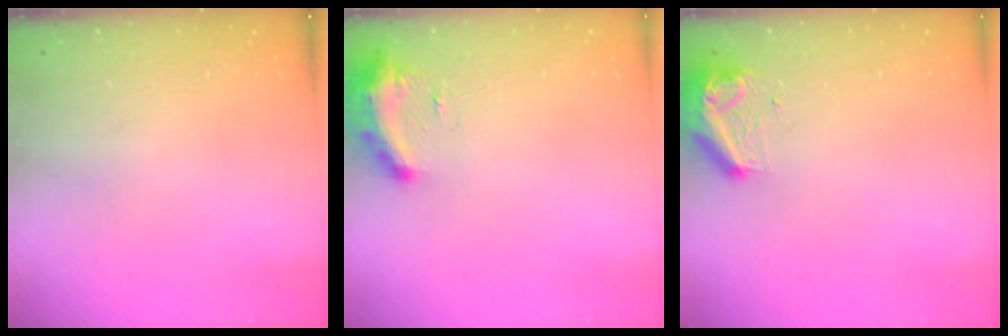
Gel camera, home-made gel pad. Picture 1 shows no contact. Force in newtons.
{"total": 9.8, "press": 9.8, "slide": 0.5}
{"total": 9.6, "press": 9.5, "slide": 0.6}